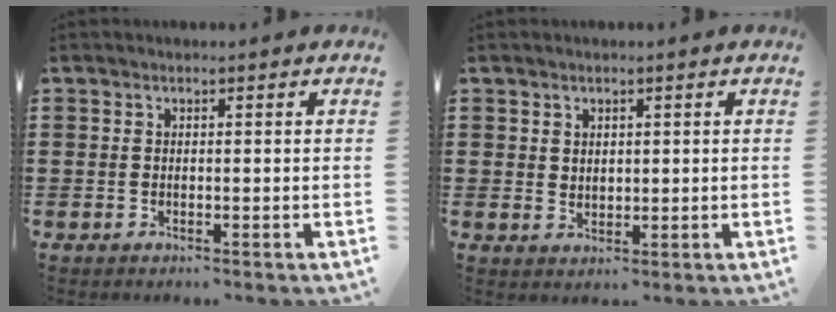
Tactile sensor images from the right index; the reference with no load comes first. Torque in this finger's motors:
{"motor_torque": [-0.10, 0.24, 0.01, 0.00]}